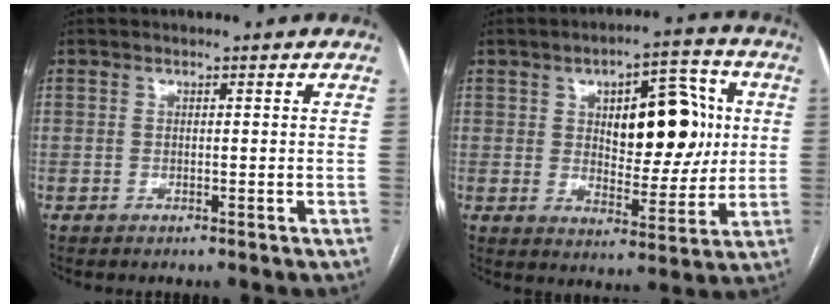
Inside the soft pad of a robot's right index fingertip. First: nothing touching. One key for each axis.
{"total": 13.5, "fx": 2.8, "fy": 5.7, "fz": 11.9, "tx": -0.160, "ty": 0.023, "tz": 0.048}